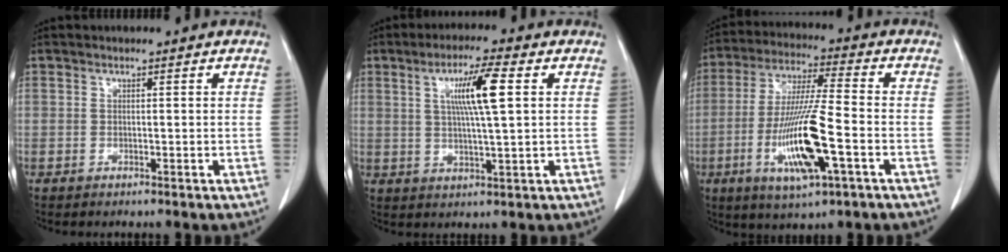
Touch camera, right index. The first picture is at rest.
{"total": 8.1, "force": [2.2, 0.1, 7.8], "torque": [-0.142, 0.003, 0.039]}
{"total": 14.4, "force": [-4.5, 1.2, 13.7], "torque": [-0.274, -0.017, -0.081]}